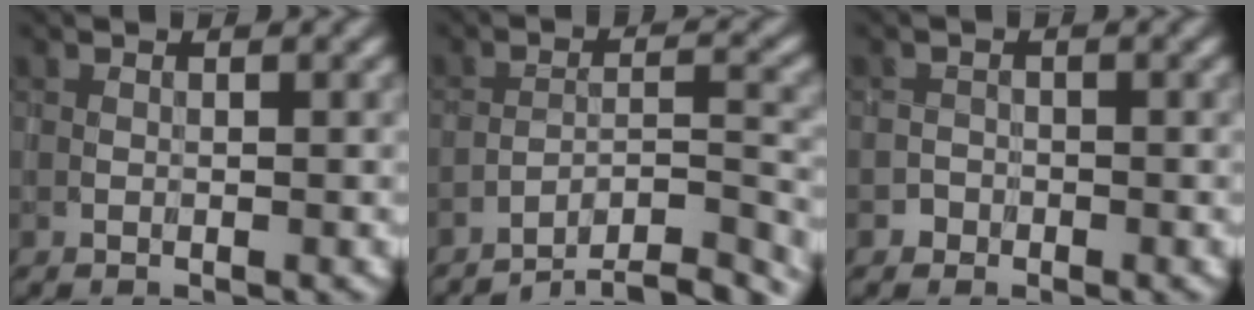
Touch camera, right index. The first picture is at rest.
{"total": 9.6, "force": [-9.0, 1.7, 2.9], "torque": [-0.026, 0.013, -0.119]}
{"total": 0.9, "force": [-0.6, 0.6, -0.4], "torque": [0.009, 0.004, -0.008]}